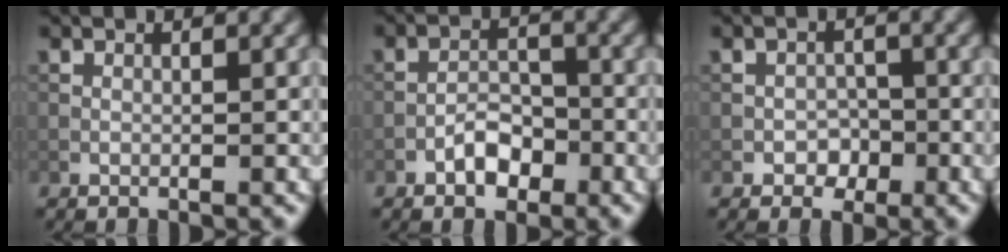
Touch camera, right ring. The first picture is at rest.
{"total": 2.7, "force": [-1.6, 1.5, 1.6], "torque": [-0.019, 0.010, -0.029]}
{"total": 1.9, "force": [-0.9, 1.6, 0.6], "torque": [-0.002, 0.002, -0.017]}